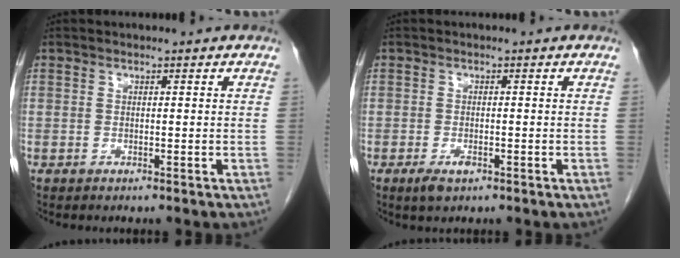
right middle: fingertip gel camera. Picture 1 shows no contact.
{"total": 2.0, "force": [-1.1, 0.8, 1.5], "torque": [-0.030, -0.001, -0.015]}